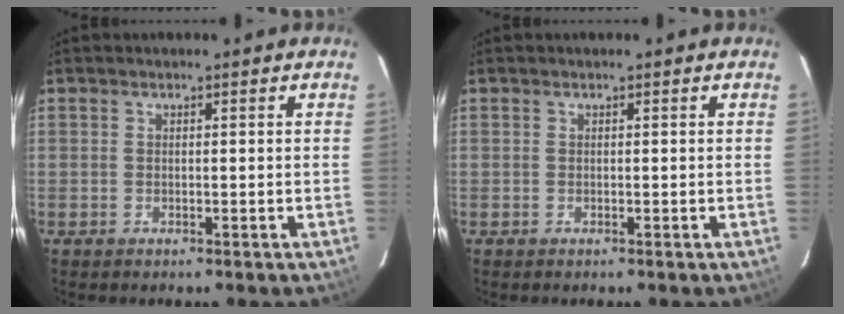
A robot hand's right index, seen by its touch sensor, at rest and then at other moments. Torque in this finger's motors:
{"motor_torque": [0.00, 0.00, -0.01, 0.00]}